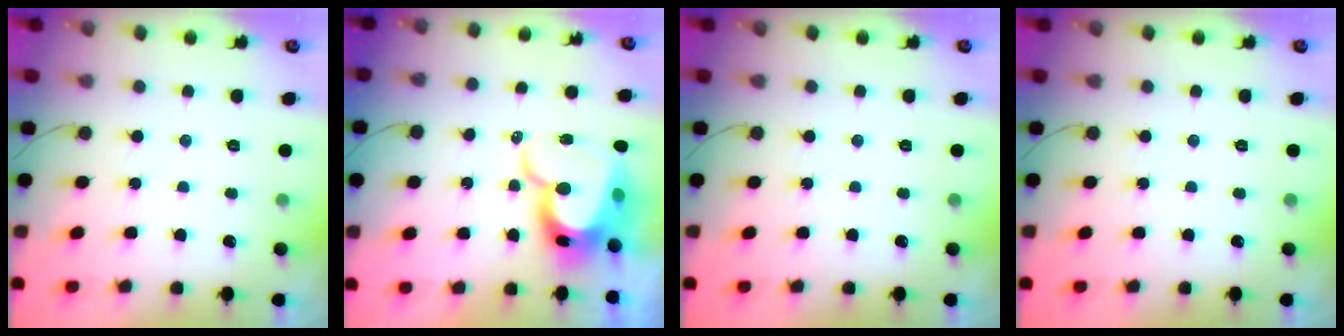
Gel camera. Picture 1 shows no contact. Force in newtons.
{"total": 15.0, "press": 14.9, "slide": 1.4}
{"total": 0.0}
{"total": 0.0}